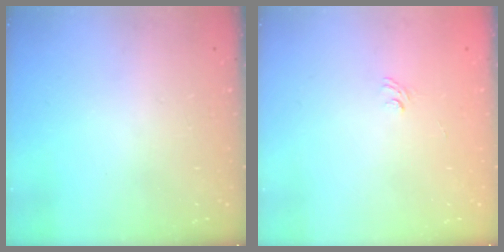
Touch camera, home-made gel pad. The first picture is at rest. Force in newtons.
{"total": 2.4, "press": 2.1, "slide": 1.1}